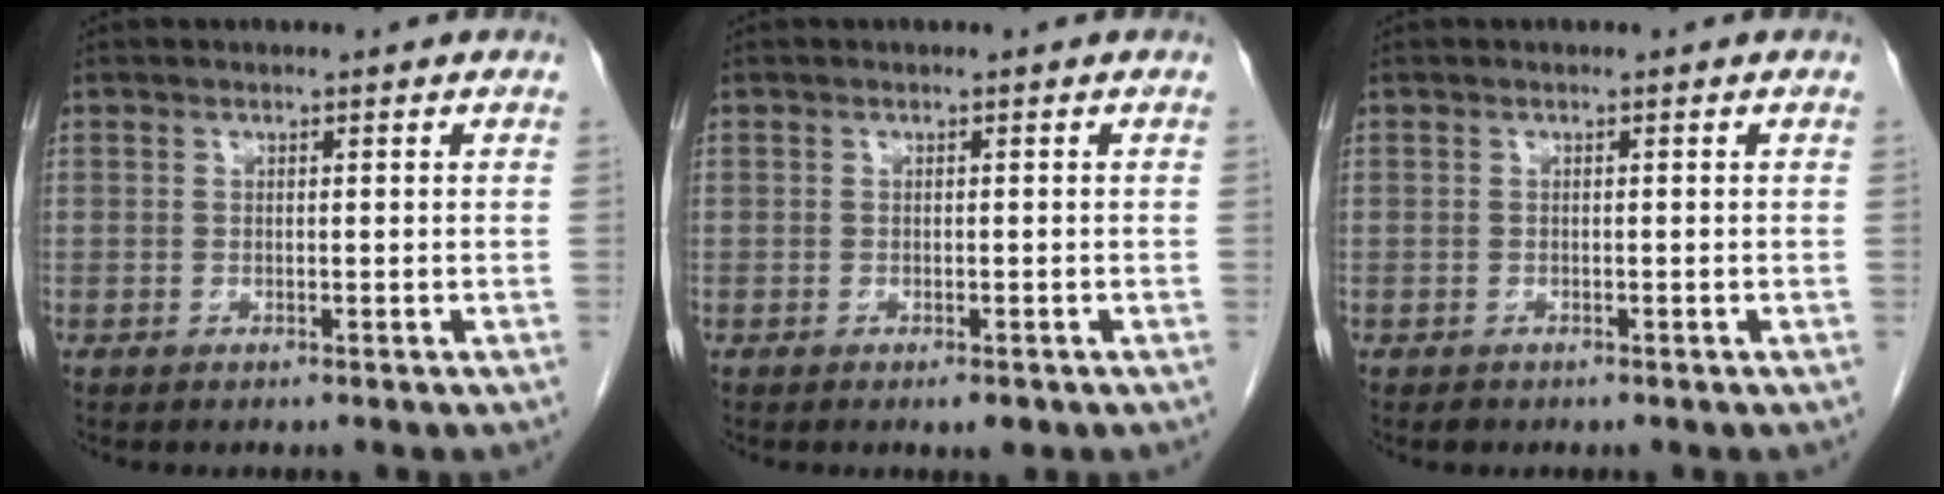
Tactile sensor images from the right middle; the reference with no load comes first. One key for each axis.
{"total": 1.4, "fx": -0.8, "fy": 0.4, "fz": 1.0, "tx": -0.016, "ty": -0.004, "tz": -0.006}
{"total": 0.5, "fx": -0.4, "fy": 0.3, "fz": 0.1, "tx": -0.006, "ty": 0.000, "tz": -0.006}